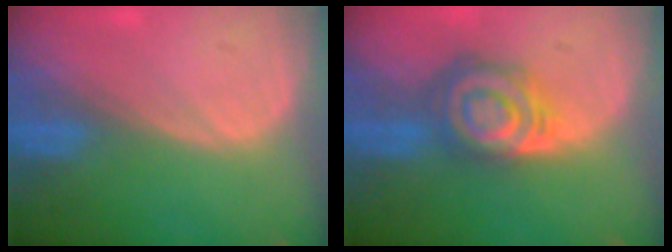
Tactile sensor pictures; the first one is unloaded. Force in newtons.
{"total": 7.8, "press": 7.0, "slide": 3.4}